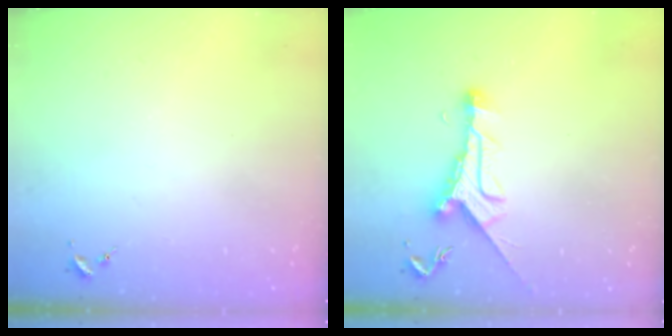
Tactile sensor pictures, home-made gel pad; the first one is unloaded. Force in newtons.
{"total": 9.8, "press": 9.8, "slide": 0.2}